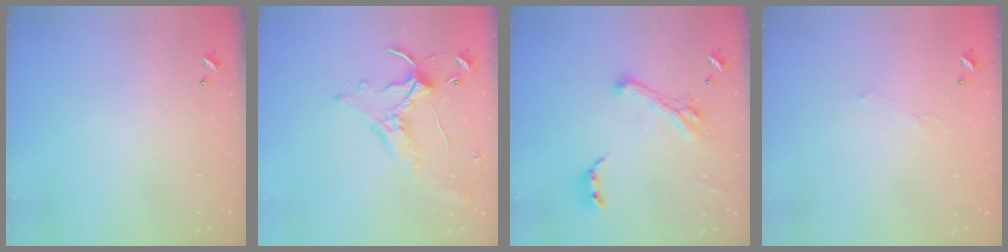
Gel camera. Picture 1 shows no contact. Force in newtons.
{"total": 1.1, "press": 0.3, "slide": 1.0}
{"total": 7.4, "press": 7.2, "slide": 1.3}
{"total": 5.4, "press": 5.4, "slide": 0.8}